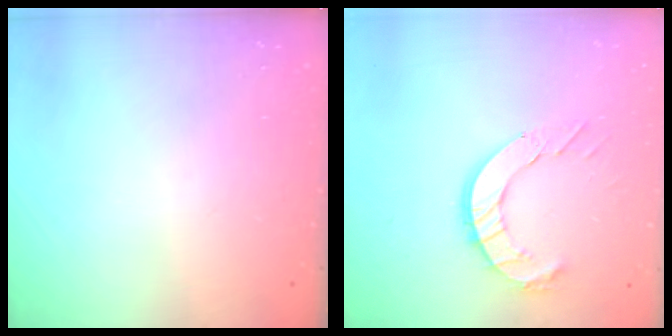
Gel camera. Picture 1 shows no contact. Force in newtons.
{"total": 9.8, "press": 9.7, "slide": 1.1}